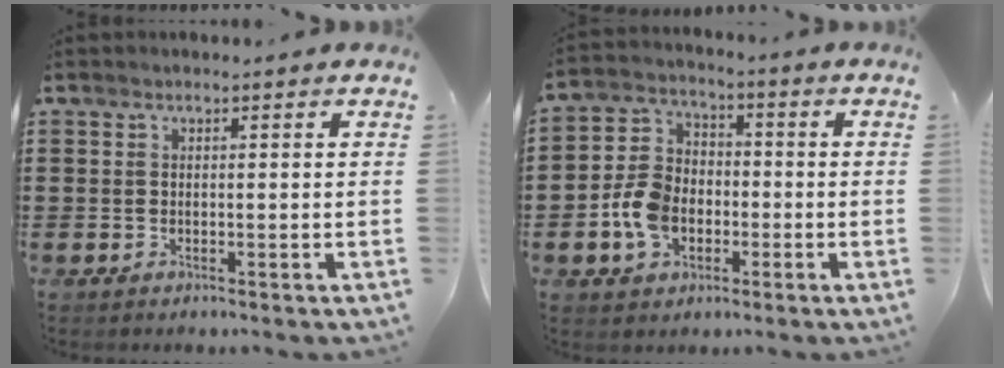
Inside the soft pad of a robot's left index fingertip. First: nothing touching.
{"total": 7.8, "force": [-2.4, 5.9, 4.5], "torque": [-0.116, 0.013, -0.050]}